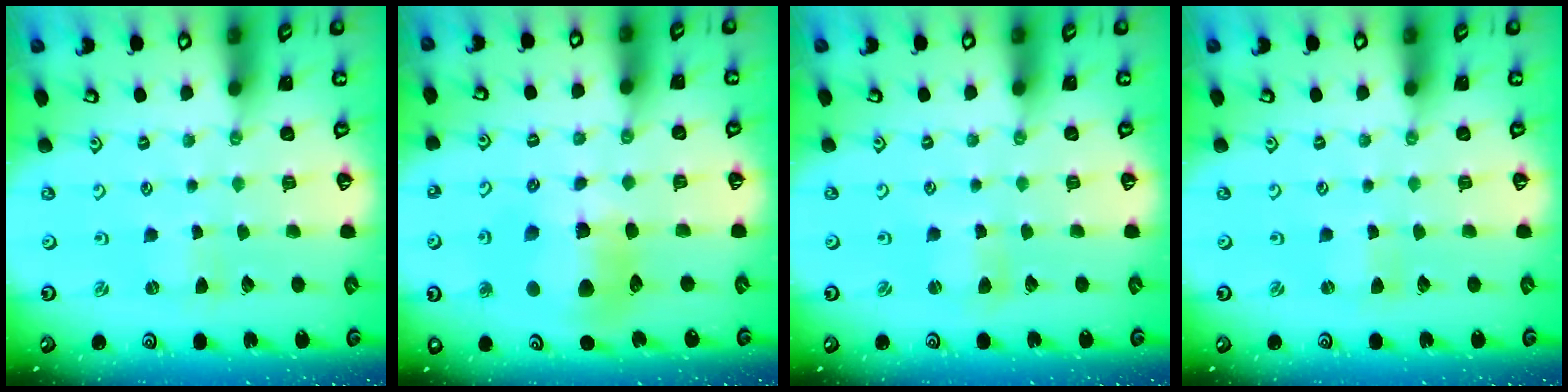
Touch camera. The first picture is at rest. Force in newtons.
{"total": 14.2, "press": 14.1, "slide": 2.0}
{"total": 2.3, "press": 2.3, "slide": 0.3}
{"total": 0.0}